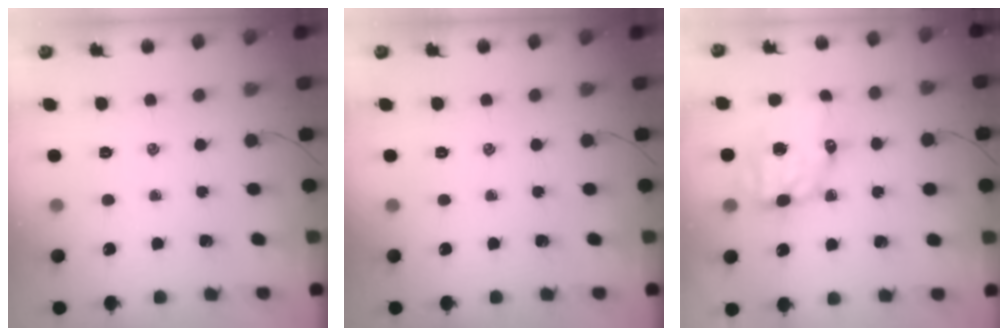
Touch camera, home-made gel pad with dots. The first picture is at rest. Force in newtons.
{"total": 0.0}
{"total": 9.4, "press": 9.2, "slide": 1.9}